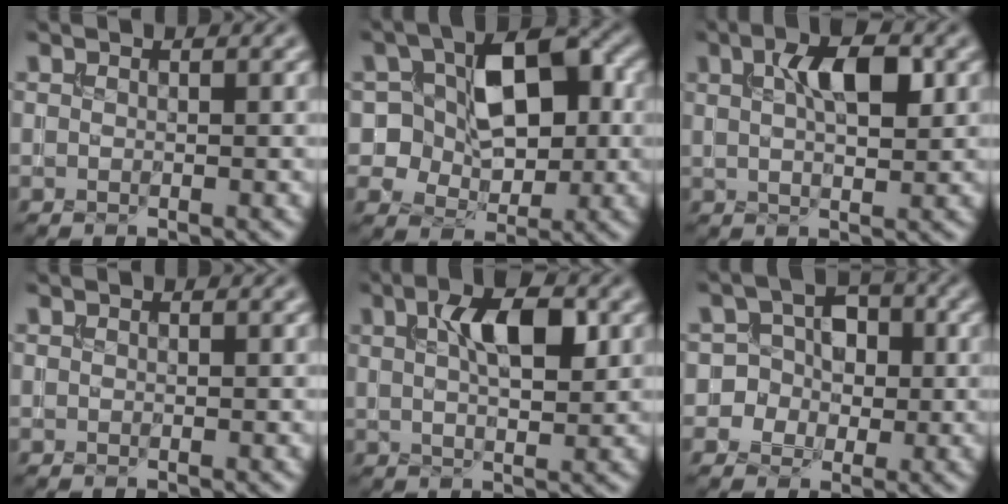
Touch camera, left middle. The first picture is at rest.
{"total": 8.5, "force": [0.7, 5.7, 6.2], "torque": [-0.082, 0.012, 0.003]}
{"total": 5.5, "force": [2.0, 2.2, 4.6], "torque": [-0.077, 0.007, 0.032]}
{"total": 0.0}
{"total": 6.2, "force": [2.2, 2.5, 5.2], "torque": [-0.087, 0.007, 0.033]}
{"total": 5.0, "force": [-0.5, 4.7, 1.6], "torque": [-0.006, 0.031, -0.027]}